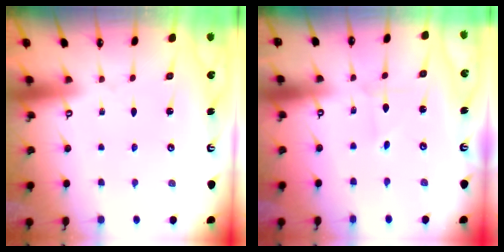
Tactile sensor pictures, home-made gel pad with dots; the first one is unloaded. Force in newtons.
{"total": 1.5, "press": 1.4, "slide": 0.2}